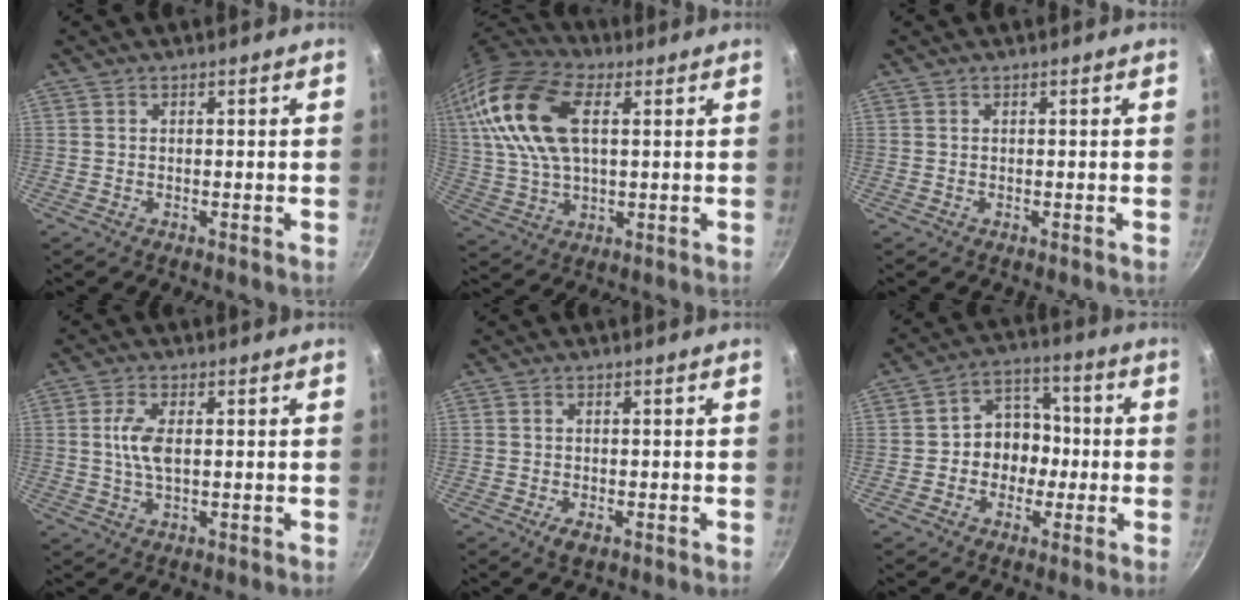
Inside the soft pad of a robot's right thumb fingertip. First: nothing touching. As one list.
[{"total": 18.0, "force": [5.1, 9.9, 14.1], "torque": [-0.271, 0.005, 0.090]}, {"total": 0.0}, {"total": 5.5, "force": [0.6, 2.5, 4.8], "torque": [-0.101, 0.002, 0.011]}, {"total": 2.3, "force": [-1.1, 1.1, 1.7], "torque": [-0.033, 0.000, -0.017]}, {"total": 9.3, "force": [-1.3, 7.9, 4.7], "torque": [-0.015, 0.032, -0.033]}]